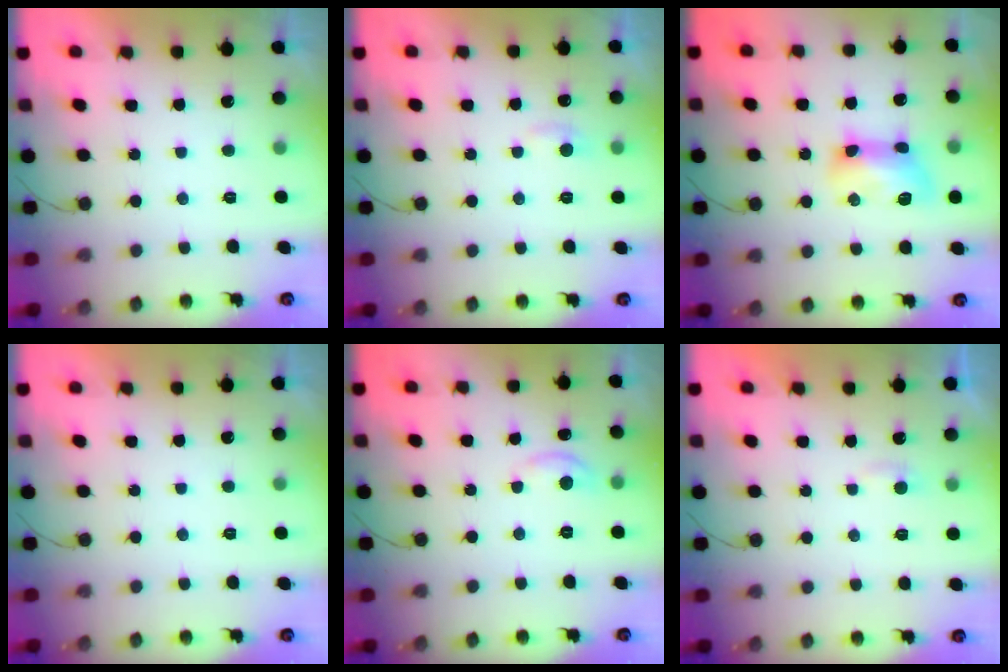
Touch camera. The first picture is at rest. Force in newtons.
{"total": 4.8, "press": 4.7, "slide": 0.6}
{"total": 10.5, "press": 10.4, "slide": 0.9}
{"total": 0.0}
{"total": 5.5, "press": 5.4, "slide": 0.8}
{"total": 2.4, "press": 2.4, "slide": 0.2}